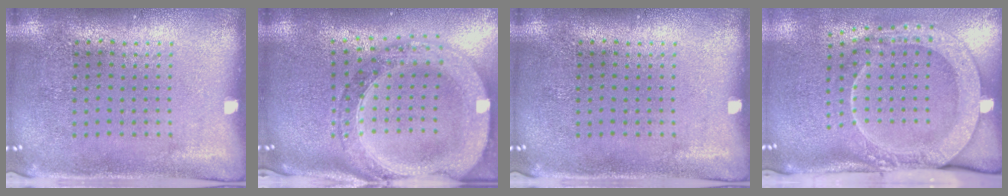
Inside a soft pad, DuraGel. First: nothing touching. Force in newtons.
{"total": 2.9, "press": 2.4, "slide": 1.5}
{"total": 0.0}
{"total": 2.8, "press": 2.0, "slide": 1.9}